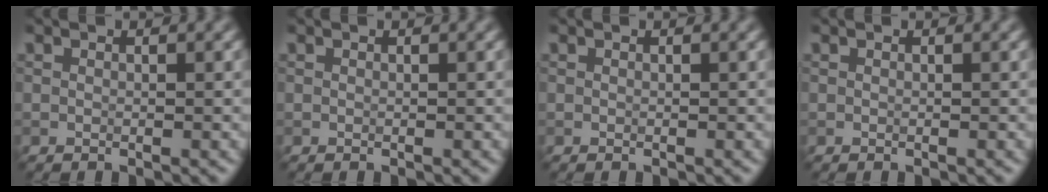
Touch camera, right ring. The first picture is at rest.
{"total": 0.0}
{"total": 0.0}
{"total": 0.0}